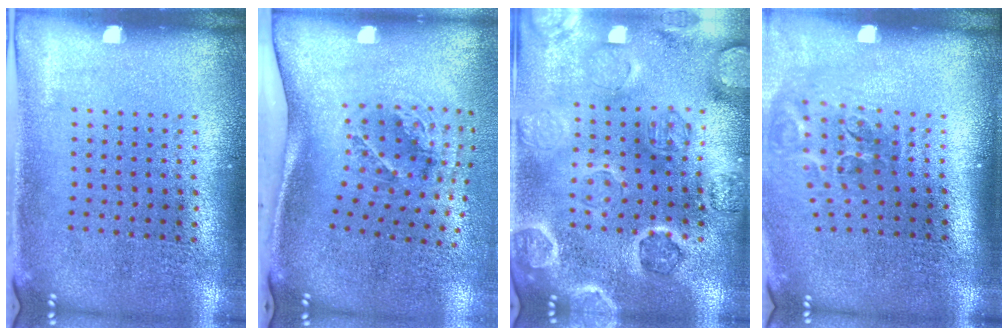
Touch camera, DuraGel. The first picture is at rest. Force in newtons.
{"total": 1.9, "press": 1.2, "slide": 1.4}
{"total": 2.5, "press": 2.5, "slide": 0.4}
{"total": 2.0, "press": 1.2, "slide": 1.7}